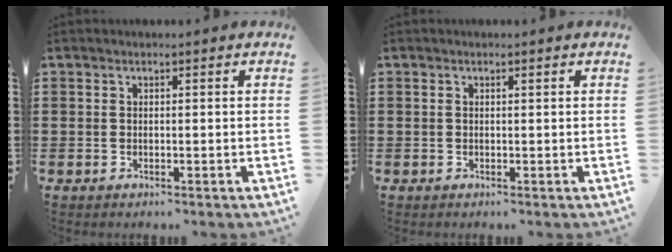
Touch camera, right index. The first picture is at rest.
{"total": 0.5, "force": [0.2, 0.1, 0.5], "torque": [-0.010, 0.000, 0.003]}